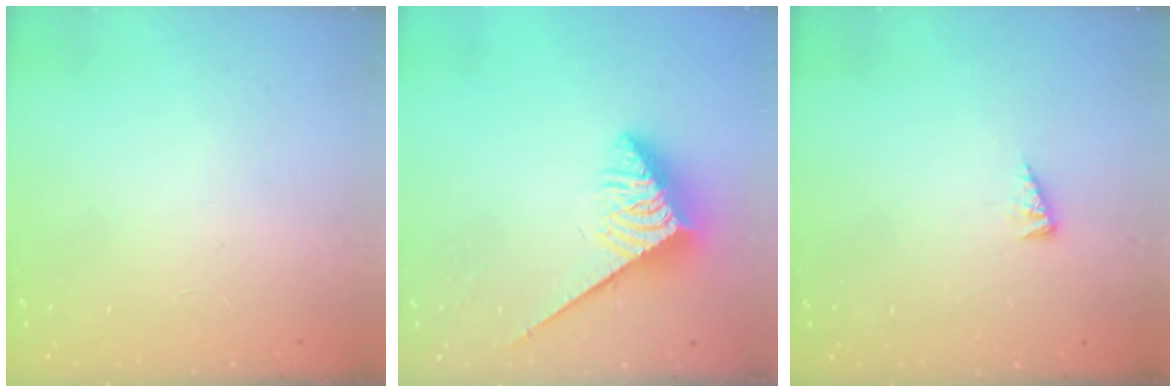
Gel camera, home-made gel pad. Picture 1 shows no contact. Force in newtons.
{"total": 3.9, "press": 3.8, "slide": 0.7}
{"total": 2.9, "press": 2.9, "slide": 0.4}